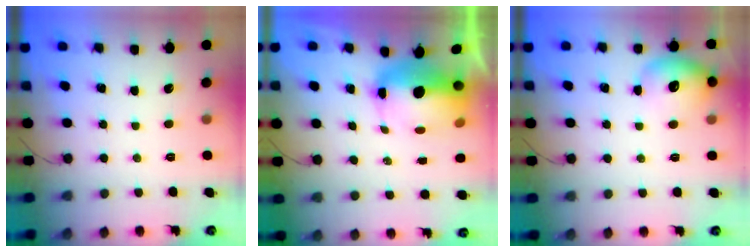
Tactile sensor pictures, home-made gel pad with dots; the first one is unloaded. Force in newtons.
{"total": 10.6, "press": 10.4, "slide": 1.7}
{"total": 11.5, "press": 11.4, "slide": 1.3}